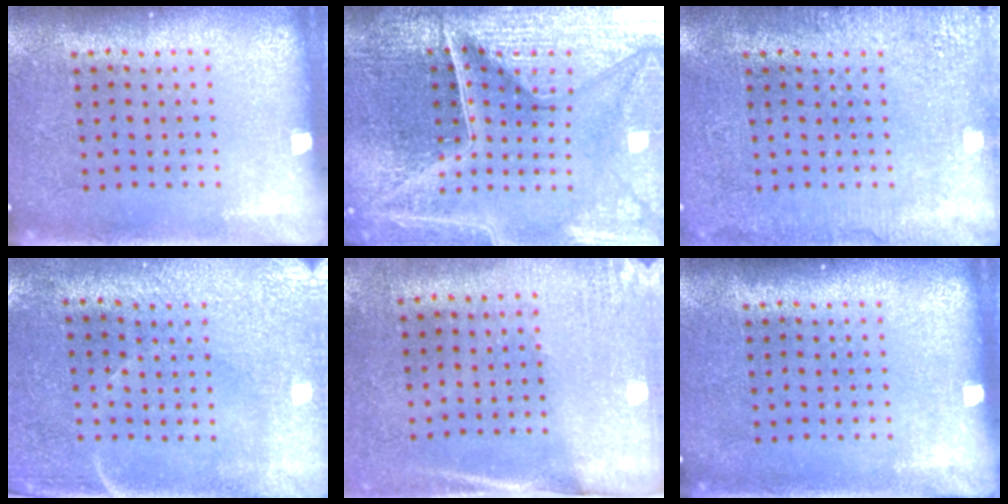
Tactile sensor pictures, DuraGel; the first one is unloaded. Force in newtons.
{"total": 6.9, "press": 6.1, "slide": 3.4}
{"total": 2.8, "press": 2.8, "slide": 0.3}
{"total": 2.9, "press": 2.5, "slide": 1.4}
{"total": 2.6, "press": 2.3, "slide": 1.3}
{"total": 0.0}